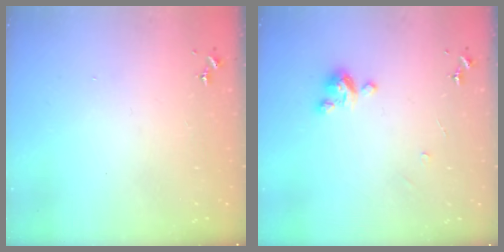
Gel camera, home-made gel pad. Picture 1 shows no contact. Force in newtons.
{"total": 5.0, "press": 5.0, "slide": 0.3}